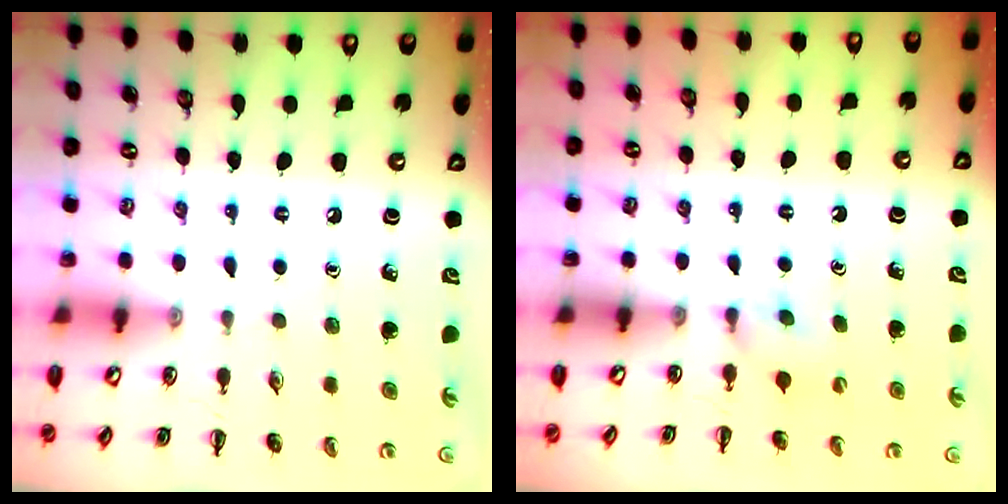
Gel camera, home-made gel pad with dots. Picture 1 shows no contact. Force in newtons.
{"total": 3.3, "press": 3.1, "slide": 1.3}